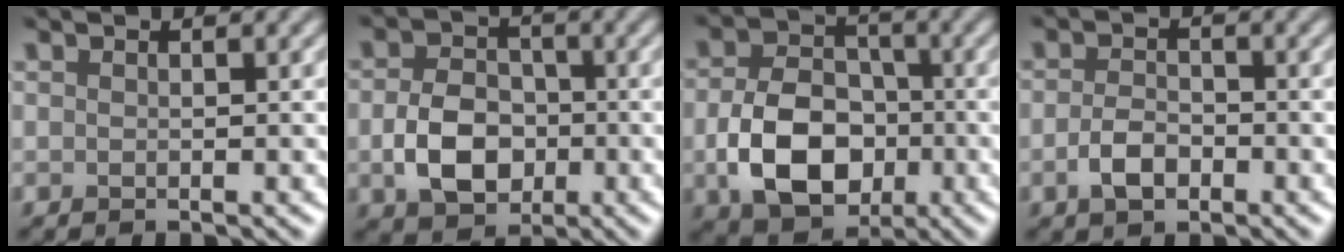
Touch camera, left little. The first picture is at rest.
{"total": 5.6, "force": [-1.4, 4.1, 3.6], "torque": [-0.073, -0.004, -0.029]}
{"total": 8.5, "force": [-2.1, 6.0, 5.5], "torque": [-0.106, -0.010, -0.039]}
{"total": 2.6, "force": [-1.2, 1.6, 1.7], "torque": [-0.032, 0.001, -0.027]}